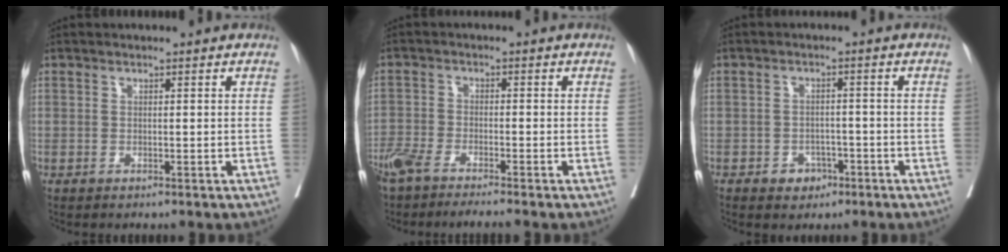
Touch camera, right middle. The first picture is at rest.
{"total": 6.9, "force": [-5.9, 0.4, 3.6], "torque": [-0.061, -0.011, -0.105]}
{"total": 3.1, "force": [-1.7, 2.3, 1.2], "torque": [-0.007, 0.009, -0.021]}